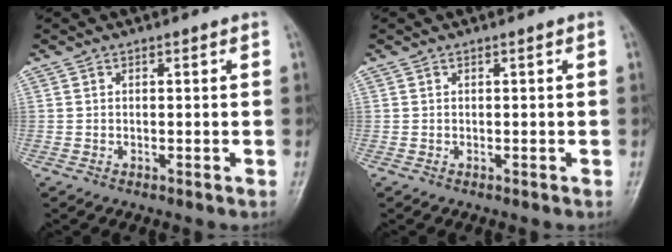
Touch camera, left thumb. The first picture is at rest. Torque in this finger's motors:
{"motor_torque": [0.00, 0.00, -0.02, -0.03, 0.00]}